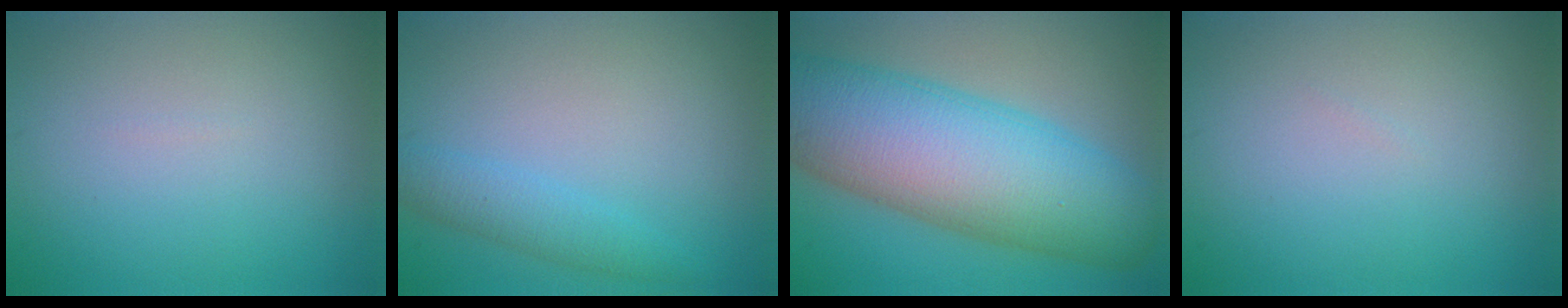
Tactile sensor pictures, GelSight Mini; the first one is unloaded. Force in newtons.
{"total": 2.3, "press": 2.3, "slide": 0.0}
{"total": 13.8, "press": 13.8, "slide": 0.2}
{"total": 0.0}